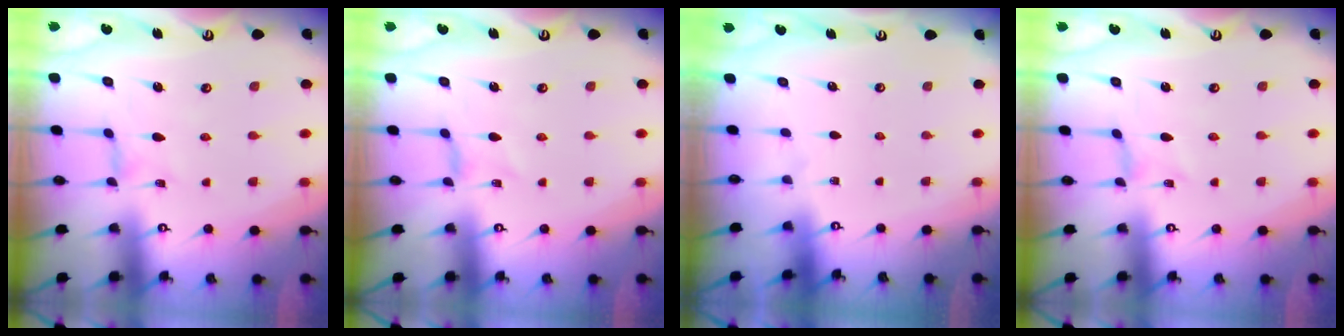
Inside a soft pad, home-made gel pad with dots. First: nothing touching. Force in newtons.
{"total": 0.0}
{"total": 0.0}
{"total": 0.0}